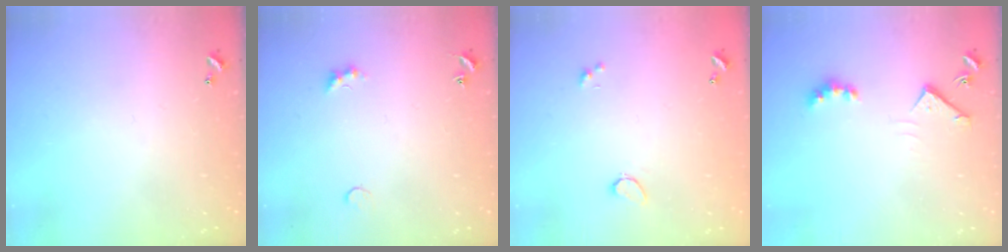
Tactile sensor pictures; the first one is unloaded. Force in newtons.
{"total": 1.9, "press": 1.9, "slide": 0.5}
{"total": 0.6, "press": 0.4, "slide": 0.5}
{"total": 4.9, "press": 4.9, "slide": 0.7}